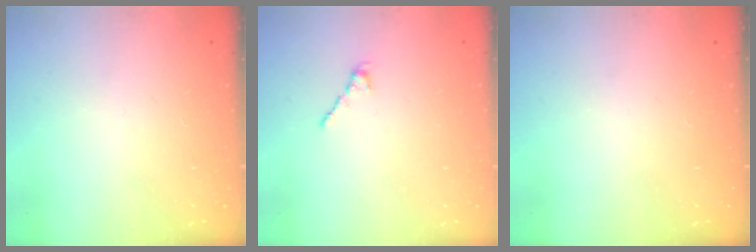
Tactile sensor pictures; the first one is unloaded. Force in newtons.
{"total": 1.7, "press": 1.5, "slide": 0.6}
{"total": 0.0}